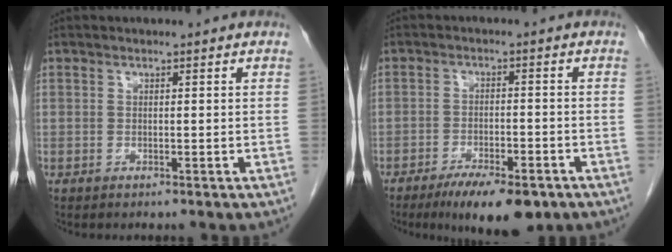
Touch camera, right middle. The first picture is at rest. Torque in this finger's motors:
{"motor_torque": [1.23, -0.91, 0.17, 0.08]}